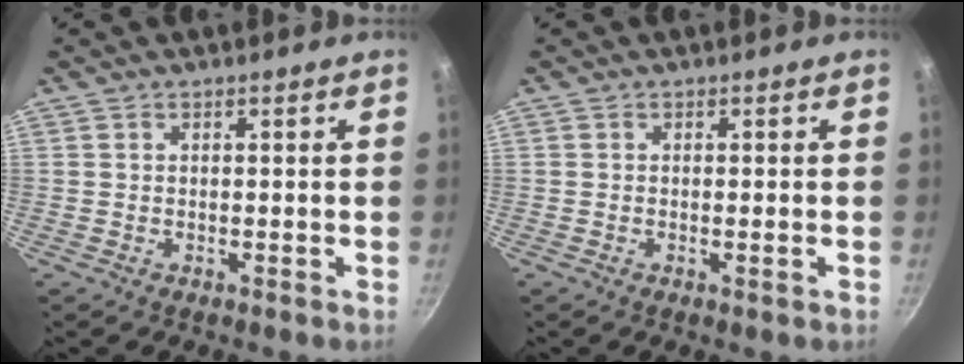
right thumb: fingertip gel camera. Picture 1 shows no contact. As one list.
[{"total": 0.9, "force": [-0.3, 0.1, 0.9], "torque": [-0.021, 0.000, -0.006]}]